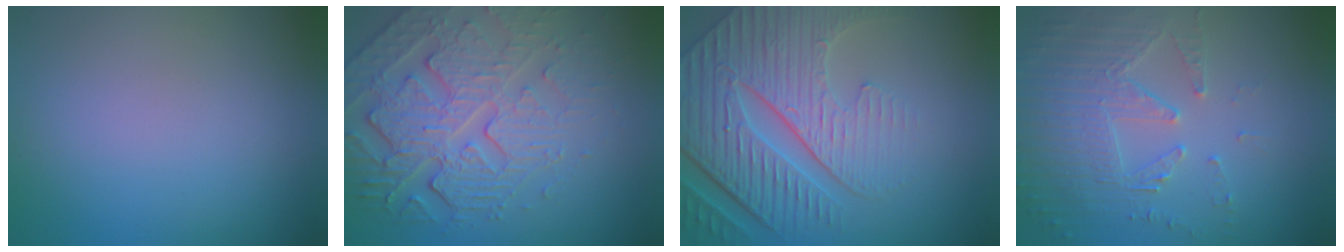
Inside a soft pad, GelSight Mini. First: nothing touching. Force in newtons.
{"total": 6.3, "press": 5.3, "slide": 3.5}
{"total": 8.0, "press": 6.2, "slide": 5.1}
{"total": 4.2, "press": 3.6, "slide": 2.3}